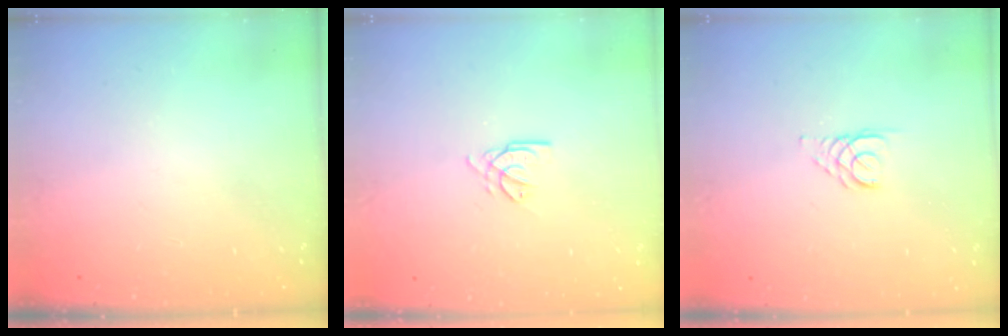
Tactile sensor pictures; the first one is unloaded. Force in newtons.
{"total": 2.6, "press": 2.6, "slide": 0.1}
{"total": 2.6, "press": 2.6, "slide": 0.2}